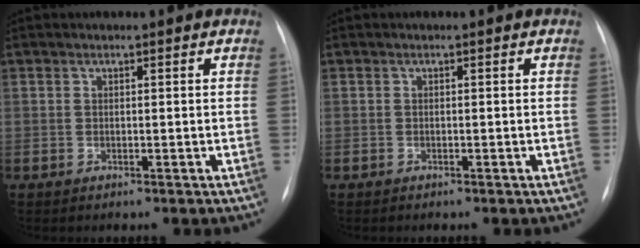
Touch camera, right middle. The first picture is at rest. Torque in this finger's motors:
{"motor_torque": [0.44, -0.27, 0.03, 0.02]}